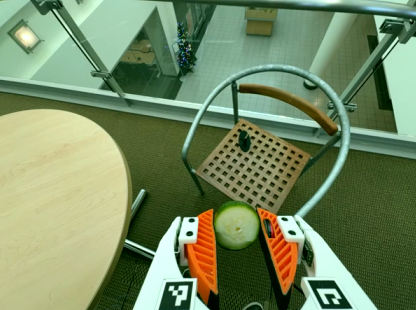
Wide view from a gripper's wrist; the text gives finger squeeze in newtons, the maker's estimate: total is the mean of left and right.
{"total": 10.4, "left": 10.7, "right": 10.0}